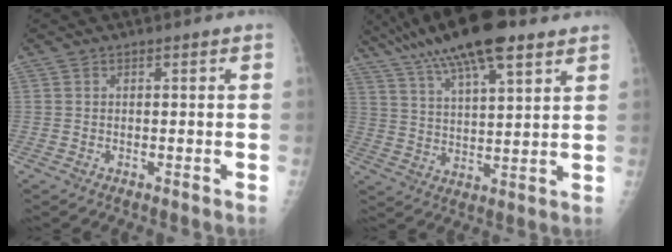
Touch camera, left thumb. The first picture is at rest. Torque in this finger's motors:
{"motor_torque": [1.54, -0.40, 1.33, -1.44, 0.17]}